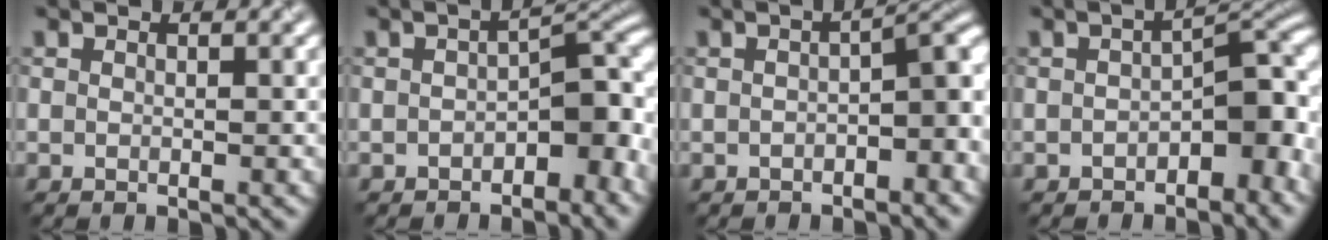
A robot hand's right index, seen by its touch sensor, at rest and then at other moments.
{"total": 5.8, "force": [-2.4, 3.0, 4.4], "torque": [-0.042, 0.013, -0.043]}
{"total": 4.1, "force": [-1.5, 1.6, 3.5], "torque": [-0.038, 0.013, -0.027]}
{"total": 6.4, "force": [-2.5, 3.1, 5.0], "torque": [-0.047, 0.013, -0.046]}